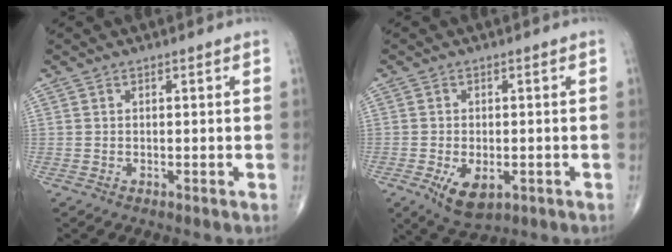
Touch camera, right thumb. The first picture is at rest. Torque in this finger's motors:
{"motor_torque": [-0.02, 0.16, 0.33, 0.24, -0.01]}